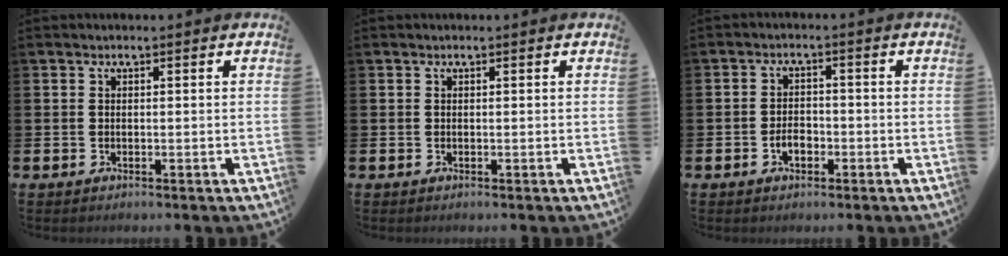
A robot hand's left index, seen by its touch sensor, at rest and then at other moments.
{"total": 0.0}
{"total": 2.5, "force": [-1.0, 1.6, 1.6], "torque": [-0.022, 0.000, -0.024]}